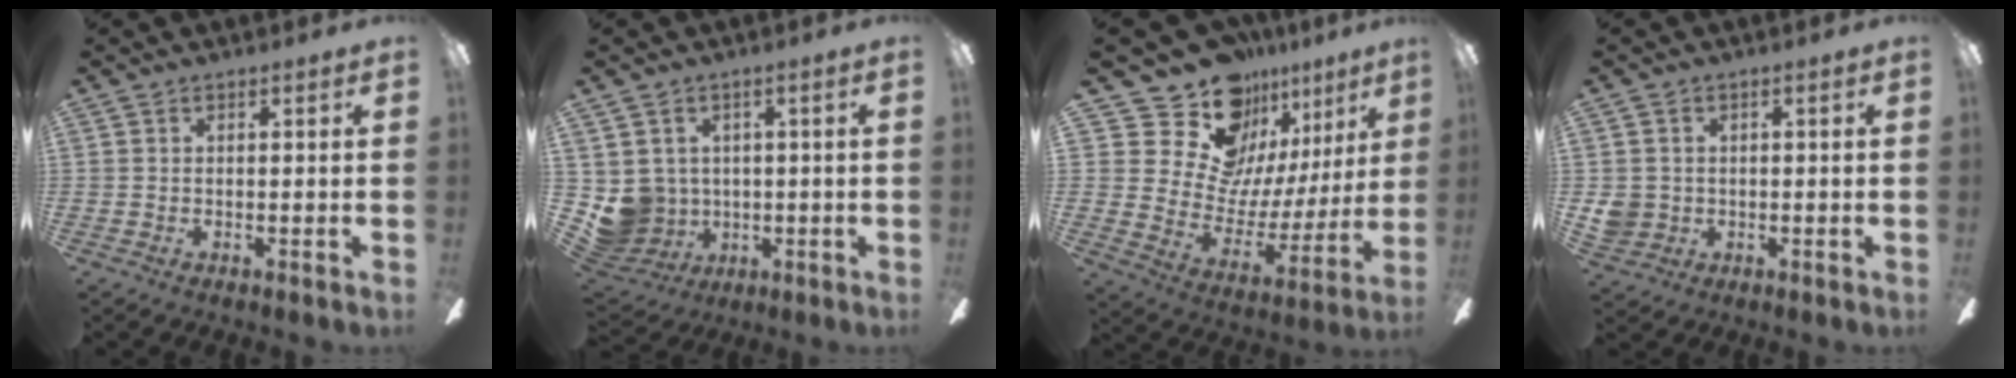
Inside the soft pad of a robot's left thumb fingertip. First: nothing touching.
{"total": 7.4, "force": [0.5, 7.3, 1.1], "torque": [-0.062, -0.012, 0.015]}
{"total": 19.3, "force": [15.1, 10.8, 5.3], "torque": [-0.104, -0.126, 0.293]}
{"total": 4.3, "force": [0.1, 4.2, 1.0], "torque": [-0.024, 0.007, 0.003]}